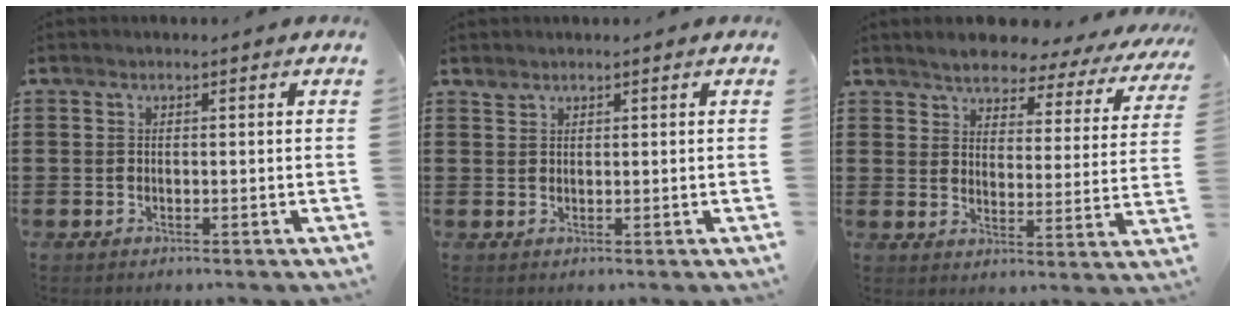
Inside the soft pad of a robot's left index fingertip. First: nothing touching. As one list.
[{"total": 1.1, "force": [1.0, 0.3, 0.0], "torque": [-0.003, 0.000, 0.021]}, {"total": 5.6, "force": [5.3, 1.0, 1.4], "torque": [-0.044, -0.026, 0.092]}]